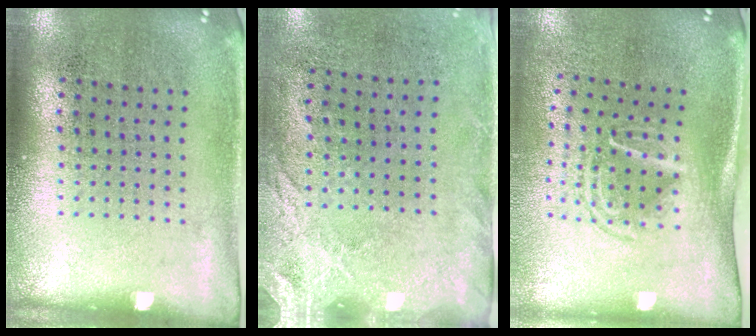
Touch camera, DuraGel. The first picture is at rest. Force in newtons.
{"total": 2.5, "press": 1.9, "slide": 1.6}
{"total": 1.6, "press": 1.2, "slide": 1.1}